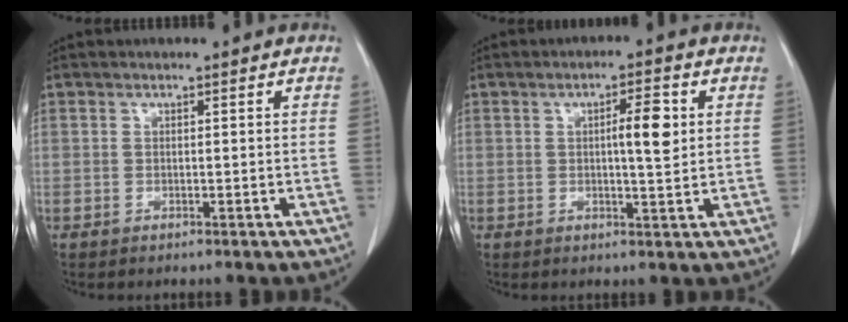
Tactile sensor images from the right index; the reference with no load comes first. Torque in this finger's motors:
{"motor_torque": [0.16, 0.07, 0.13, 0.03]}